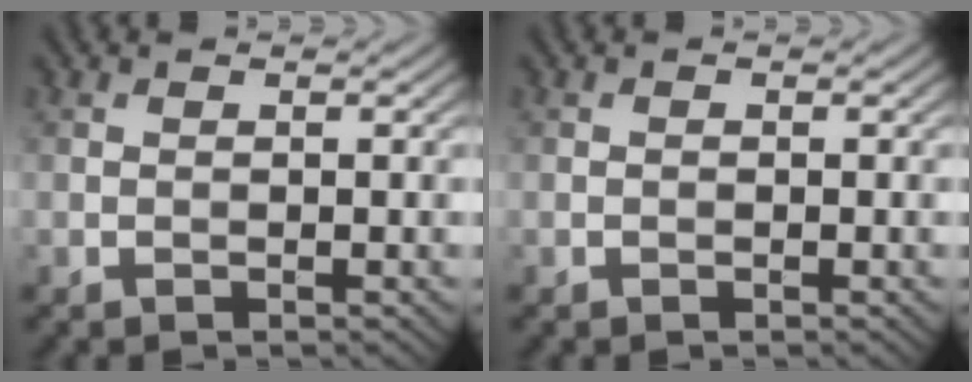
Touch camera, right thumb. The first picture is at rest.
{"total": 0.0}